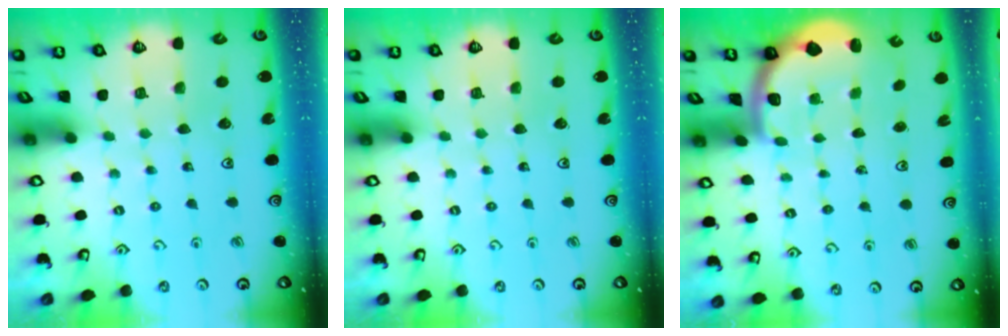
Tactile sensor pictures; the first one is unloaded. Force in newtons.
{"total": 0.0}
{"total": 2.0, "press": 1.9, "slide": 0.5}